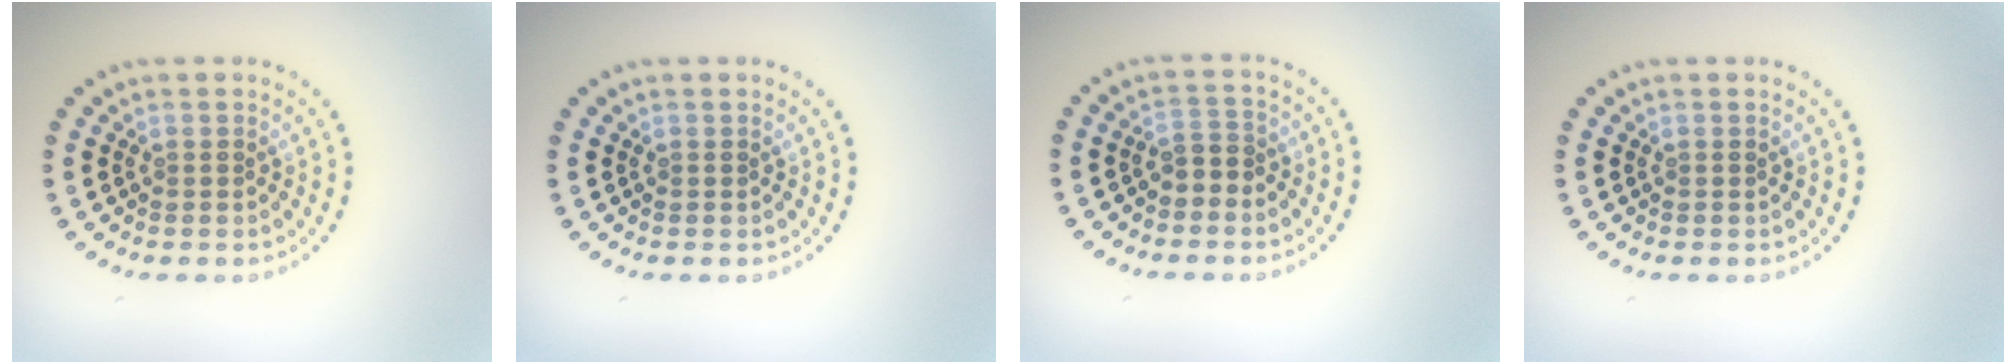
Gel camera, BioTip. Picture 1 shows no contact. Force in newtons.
{"total": 0.0}
{"total": 1.8, "press": 1.6, "slide": 0.8}
{"total": 0.0}